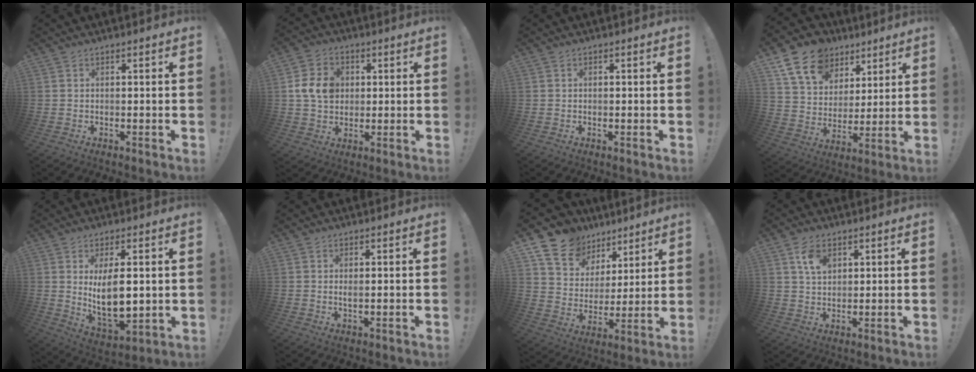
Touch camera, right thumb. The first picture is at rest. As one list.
[{"total": 13.6, "force": [1.9, 10.4, 8.6], "torque": [-0.158, 0.002, 0.037]}, {"total": 0.0}, {"total": 16.0, "force": [9.3, 11.3, 6.5], "torque": [-0.101, -0.049, 0.180]}, {"total": 13.4, "force": [2.6, 5.7, 11.9], "torque": [-0.206, -0.034, 0.041]}, {"total": 1.5, "force": [0.5, 0.2, 1.4], "torque": [-0.013, -0.007, 0.005]}, {"total": 13.2, "force": [9.0, 9.1, 3.3], "torque": [-0.066, -0.062, 0.179]}, {"total": 5.9, "force": [2.8, 3.7, 3.7], "torque": [-0.049, -0.010, 0.049]}]